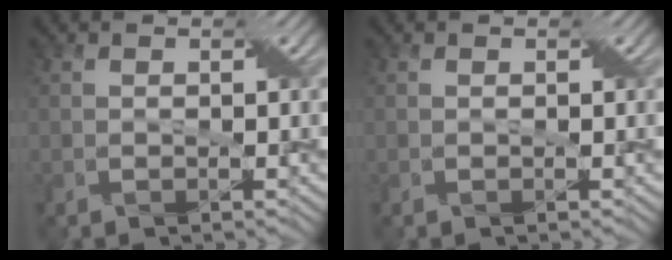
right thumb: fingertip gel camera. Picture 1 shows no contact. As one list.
[{"total": 0.0}]